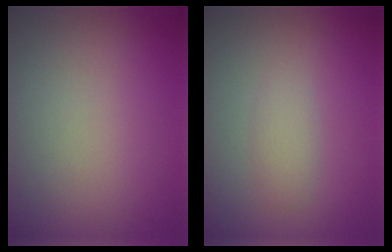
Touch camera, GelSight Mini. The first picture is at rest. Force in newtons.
{"total": 1.5, "press": 1.5, "slide": 0.0}